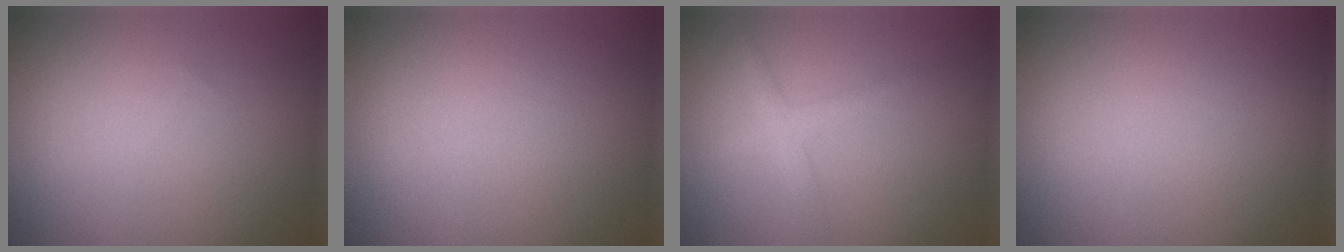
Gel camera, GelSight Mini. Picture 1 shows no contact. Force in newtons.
{"total": 0.0}
{"total": 1.9, "press": 1.9, "slide": 0.0}
{"total": 0.0}